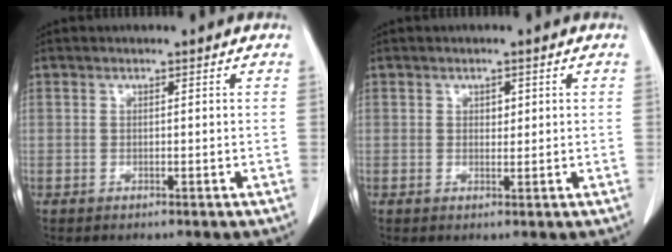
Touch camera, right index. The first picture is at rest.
{"total": 1.2, "force": [0.4, 0.8, 0.8], "torque": [-0.008, -0.002, 0.006]}